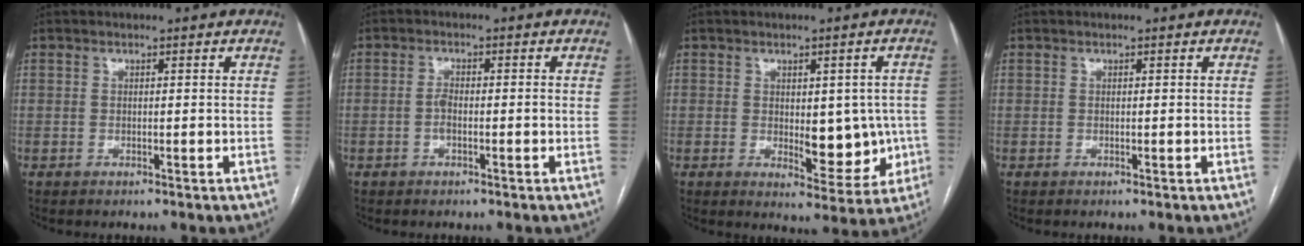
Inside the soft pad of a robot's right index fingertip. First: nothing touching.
{"total": 2.2, "force": [-0.6, 0.8, 2.0], "torque": [-0.040, 0.002, -0.010]}
{"total": 8.8, "force": [-0.9, 4.4, 7.5], "torque": [-0.076, 0.006, 0.001]}
{"total": 0.0}